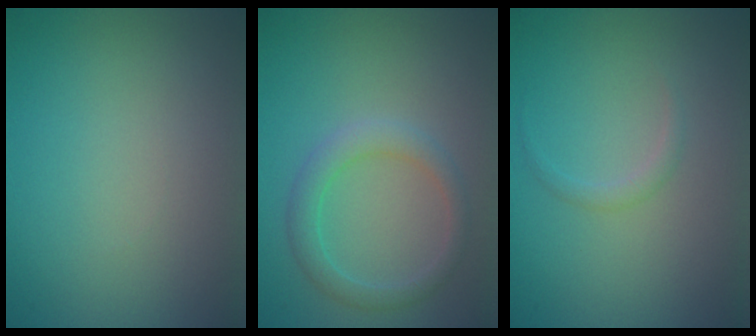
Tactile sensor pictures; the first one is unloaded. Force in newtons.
{"total": 2.4, "press": 2.4, "slide": 0.1}
{"total": 0.8, "press": 0.8, "slide": 0.0}